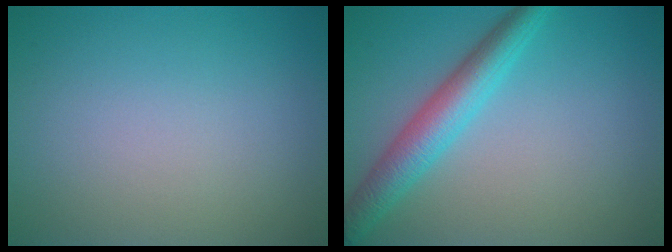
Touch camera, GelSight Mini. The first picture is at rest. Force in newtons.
{"total": 4.4, "press": 4.4, "slide": 0.1}